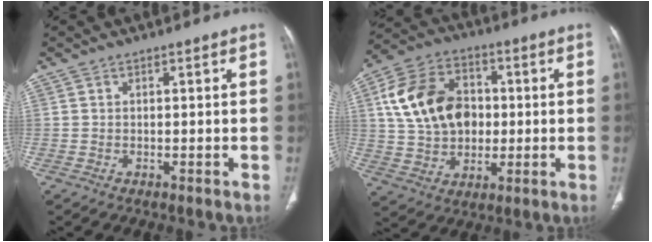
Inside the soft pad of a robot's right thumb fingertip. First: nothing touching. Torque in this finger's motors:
{"motor_torque": [-0.83, 1.75, 1.91, 0.10, 0.41]}